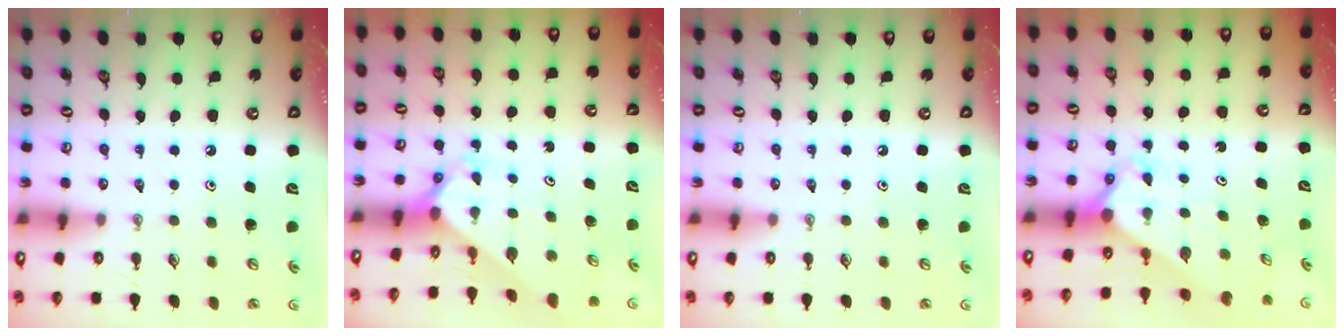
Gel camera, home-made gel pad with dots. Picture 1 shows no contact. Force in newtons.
{"total": 2.4, "press": 2.4, "slide": 0.2}
{"total": 0.0}
{"total": 2.7, "press": 2.7, "slide": 0.2}